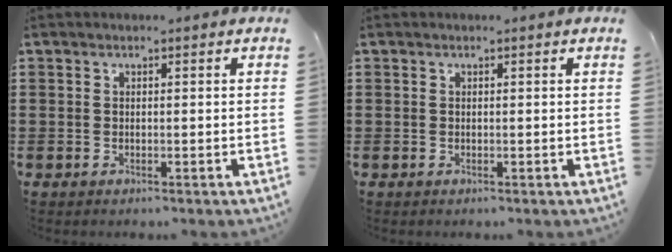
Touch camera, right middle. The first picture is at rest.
{"total": 0.0}